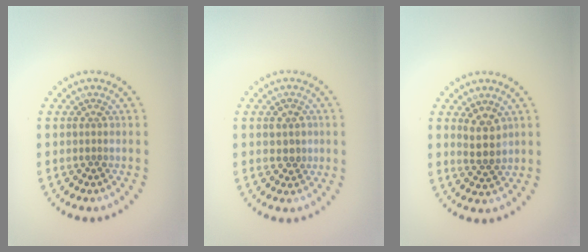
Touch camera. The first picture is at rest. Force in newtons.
{"total": 1.7, "press": 1.7, "slide": 0.4}
{"total": 2.5, "press": 2.2, "slide": 1.2}